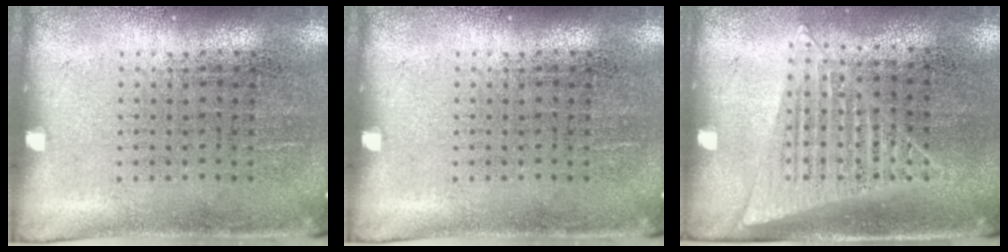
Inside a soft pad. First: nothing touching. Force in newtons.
{"total": 0.0}
{"total": 1.4, "press": 1.3, "slide": 0.5}